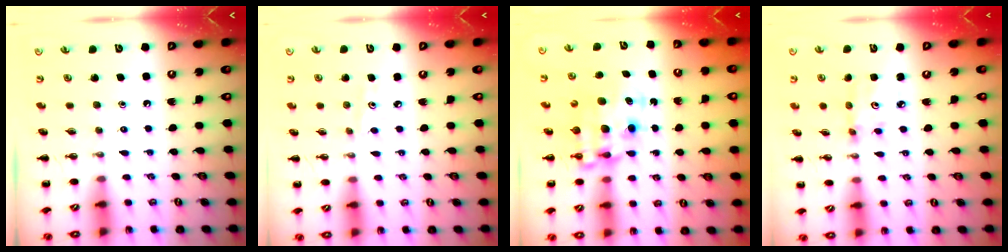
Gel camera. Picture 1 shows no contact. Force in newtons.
{"total": 3.9, "press": 3.7, "slide": 1.2}
{"total": 9.5, "press": 9.2, "slide": 2.4}
{"total": 3.5, "press": 3.4, "slide": 0.5}